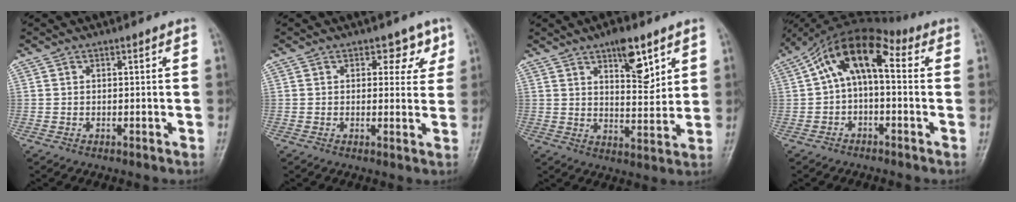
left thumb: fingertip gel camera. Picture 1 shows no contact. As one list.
[{"total": 4.5, "force": [2.2, 3.1, 2.4], "torque": [0.005, -0.007, 0.022]}, {"total": 9.7, "force": [5.3, 4.0, 7.1], "torque": [-0.081, -0.034, 0.083]}, {"total": 11.3, "force": [1.7, 6.0, 9.5], "torque": [-0.145, 0.047, 0.012]}]